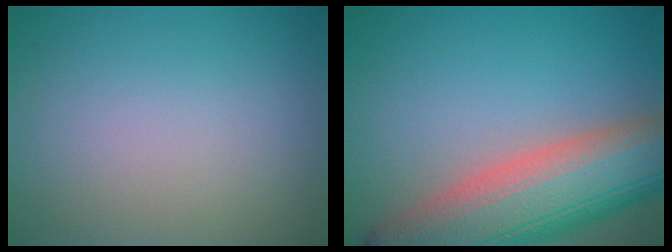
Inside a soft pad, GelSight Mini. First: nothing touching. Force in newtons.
{"total": 12.9, "press": 12.9, "slide": 0.6}